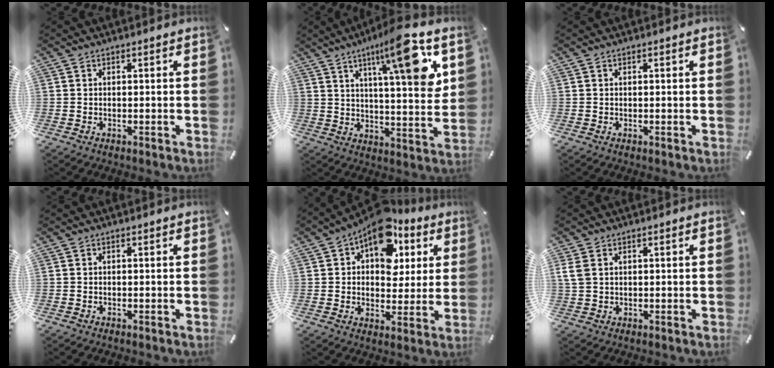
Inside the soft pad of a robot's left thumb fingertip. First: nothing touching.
{"total": 16.2, "force": [8.9, 3.4, 13.1], "torque": [-0.194, -0.042, 0.132]}
{"total": 0.0}
{"total": 0.0}
{"total": 13.8, "force": [7.6, 9.1, 7.2], "torque": [-0.099, -0.052, 0.135]}
{"total": 2.7, "force": [1.2, 1.9, 1.6], "torque": [-0.040, 0.000, 0.020]}